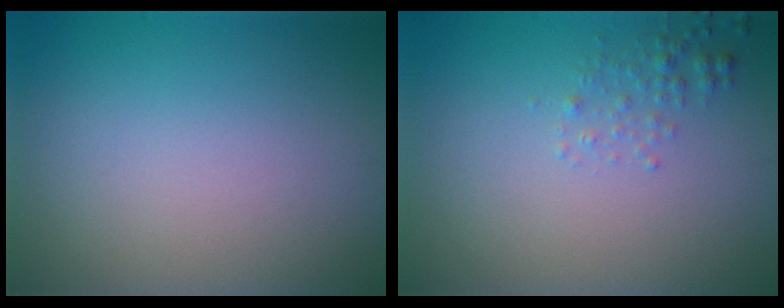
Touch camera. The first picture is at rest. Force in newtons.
{"total": 1.3, "press": 1.3, "slide": 0.1}